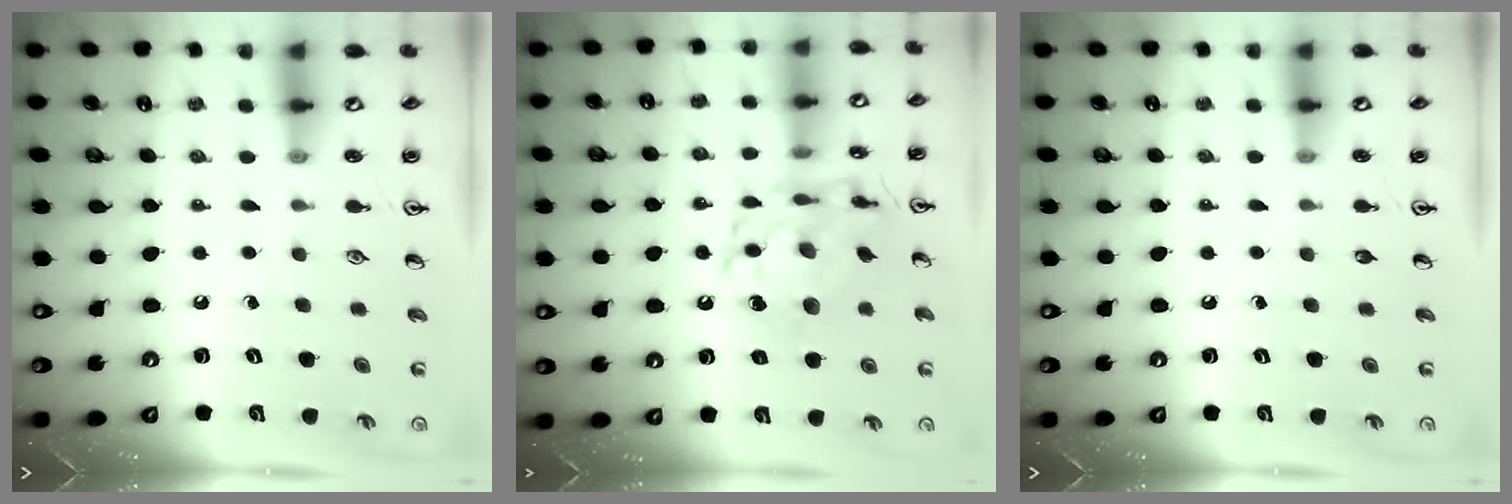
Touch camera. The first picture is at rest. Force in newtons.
{"total": 13.7, "press": 13.7, "slide": 1.3}
{"total": 0.0}